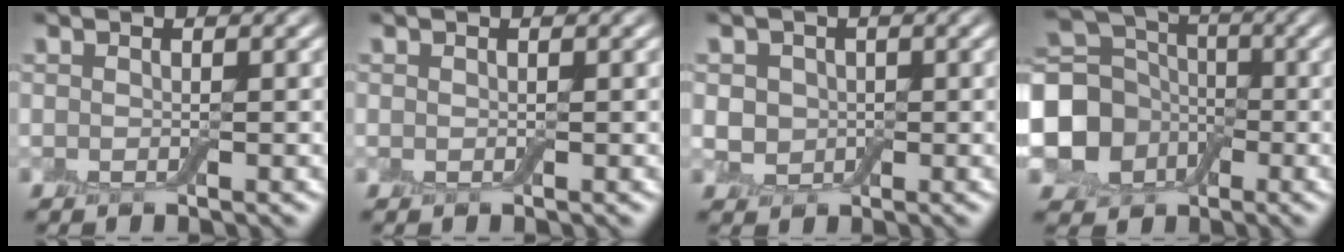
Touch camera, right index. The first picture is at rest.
{"total": 0.0}
{"total": 2.8, "force": [0.2, 2.5, 1.4], "torque": [-0.022, 0.007, -0.008]}
{"total": 10.0, "force": [-2.0, 8.3, 5.1], "torque": [-0.108, -0.017, -0.058]}